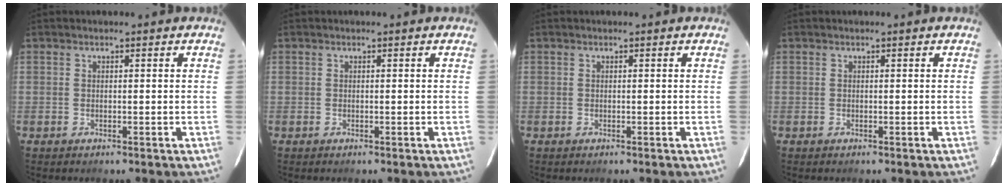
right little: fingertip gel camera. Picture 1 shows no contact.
{"total": 0.0}
{"total": 0.0}
{"total": 0.0}